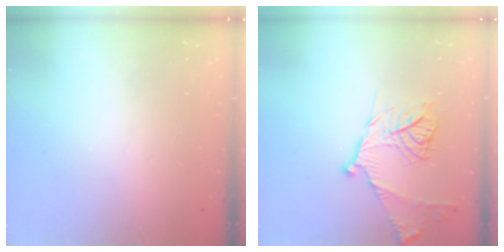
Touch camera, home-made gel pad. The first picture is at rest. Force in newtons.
{"total": 15.0, "press": 14.9, "slide": 1.2}